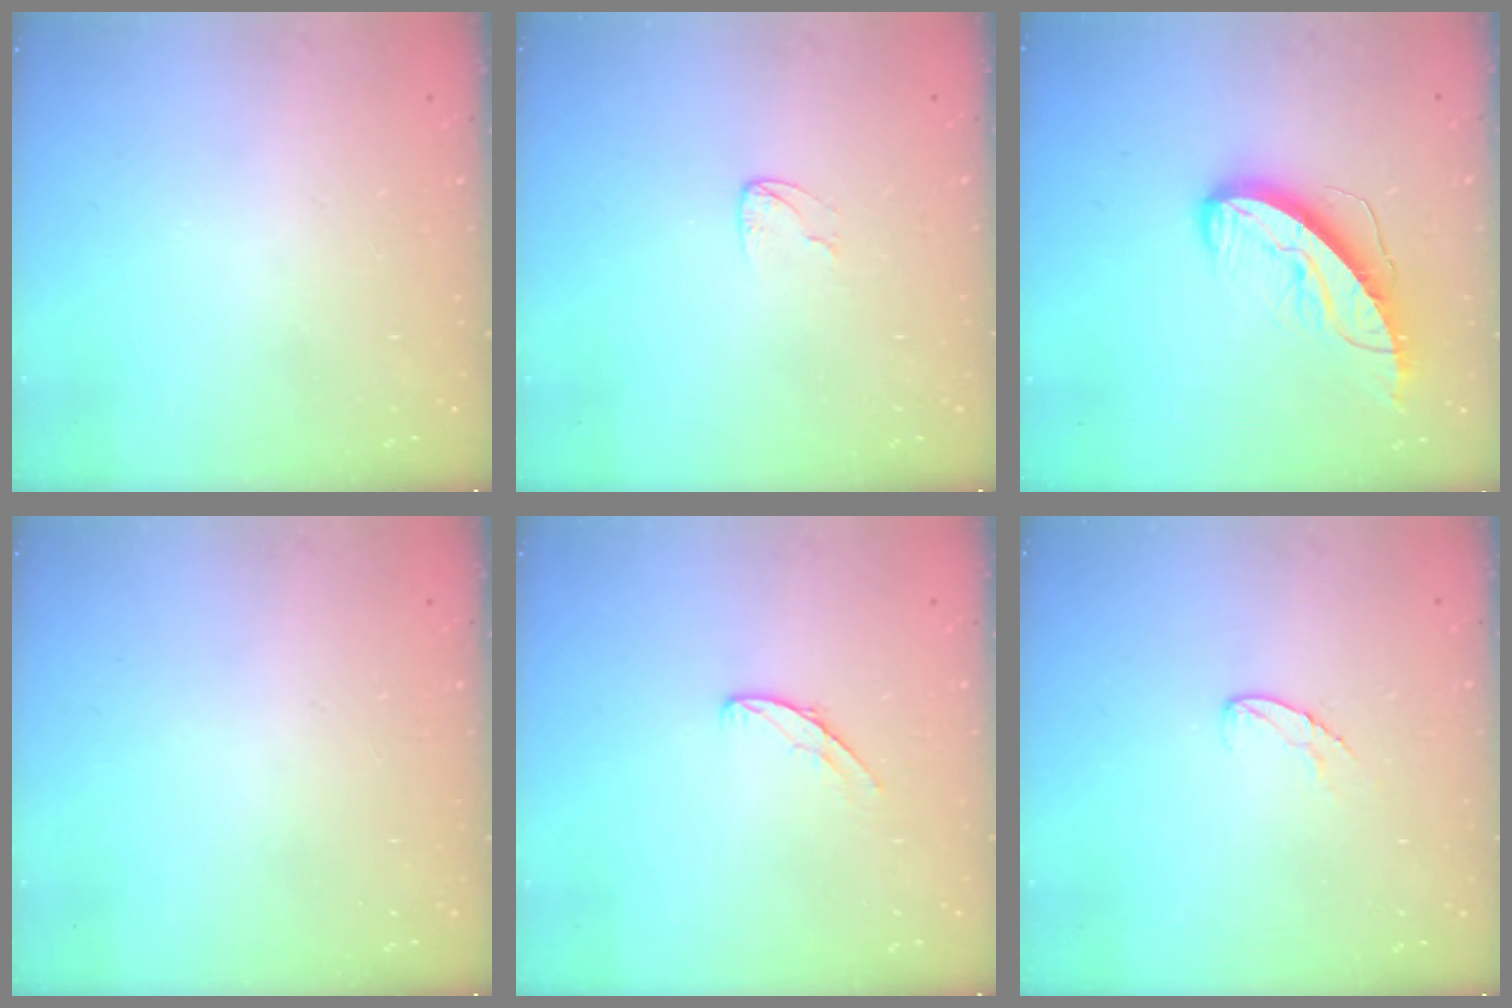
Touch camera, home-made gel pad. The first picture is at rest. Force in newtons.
{"total": 3.8, "press": 3.8, "slide": 0.3}
{"total": 11.3, "press": 11.2, "slide": 0.8}
{"total": 0.0}
{"total": 4.7, "press": 4.6, "slide": 0.4}
{"total": 6.3, "press": 6.3, "slide": 0.5}